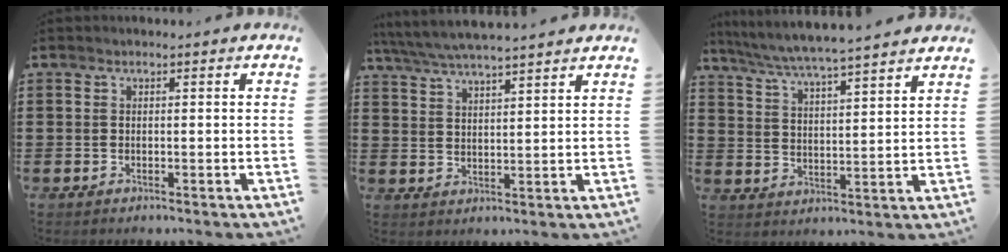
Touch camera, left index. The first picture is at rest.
{"total": 5.0, "force": [4.7, -0.1, 1.7], "torque": [-0.048, -0.024, 0.081]}
{"total": 5.0, "force": [4.7, -0.6, 1.6], "torque": [-0.053, -0.032, 0.077]}